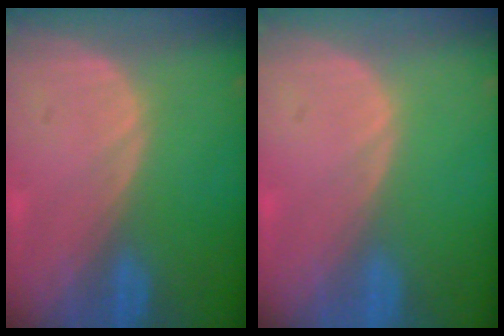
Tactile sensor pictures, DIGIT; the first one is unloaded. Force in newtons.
{"total": 0.0}